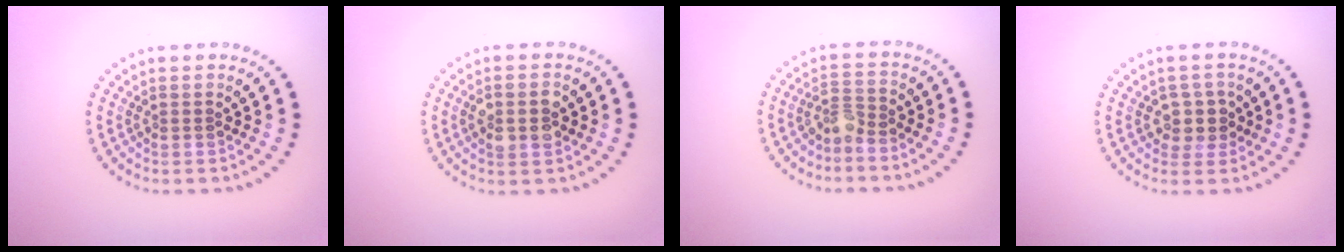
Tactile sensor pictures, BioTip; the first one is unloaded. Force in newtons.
{"total": 2.8, "press": 2.8, "slide": 0.2}
{"total": 2.1, "press": 1.5, "slide": 1.4}
{"total": 2.6, "press": 2.2, "slide": 1.3}